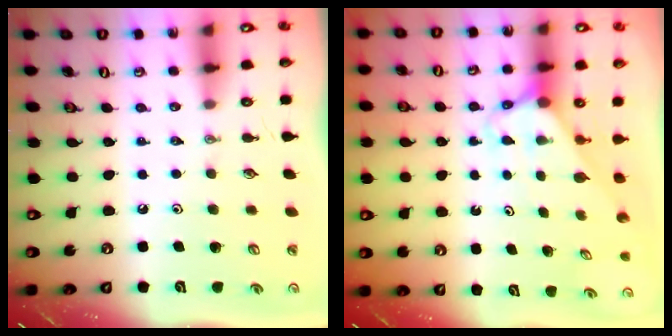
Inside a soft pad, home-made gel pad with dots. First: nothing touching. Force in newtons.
{"total": 2.8, "press": 2.8, "slide": 0.1}